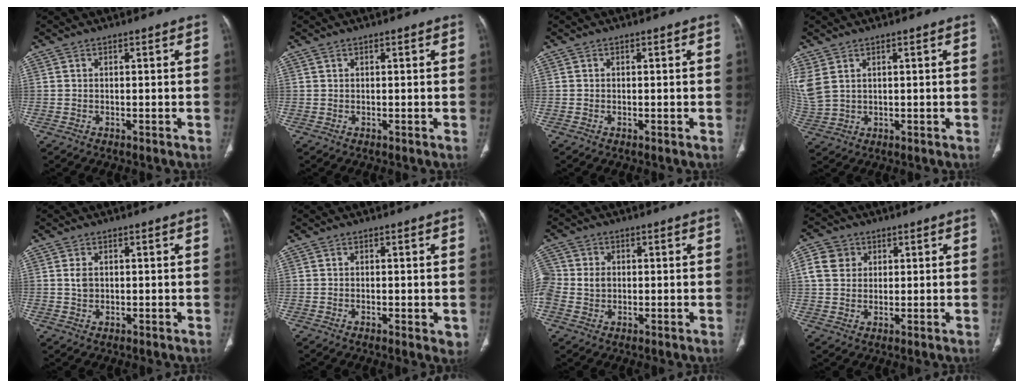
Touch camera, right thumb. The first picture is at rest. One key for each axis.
{"total": 0.0}
{"total": 0.0}
{"total": 5.9, "fx": 2.6, "fy": 3.7, "fz": 3.8, "tx": -0.101, "ty": 0.002, "tz": 0.064}
{"total": 1.8, "fx": 0.3, "fy": 1.3, "fz": 1.3, "tx": -0.023, "ty": -0.002, "tz": 0.007}
{"total": 3.0, "fx": -0.5, "fy": 1.3, "fz": 2.7, "tx": -0.027, "ty": -0.006, "tz": -0.008}
{"total": 8.3, "fx": 0.2, "fy": 7.0, "fz": 4.6, "tx": -0.112, "ty": 0.015, "tz": 0.006}
{"total": 6.3, "fx": 1.9, "fy": 5.5, "fz": 2.6, "tx": -0.030, "ty": 0.002, "tz": 0.033}